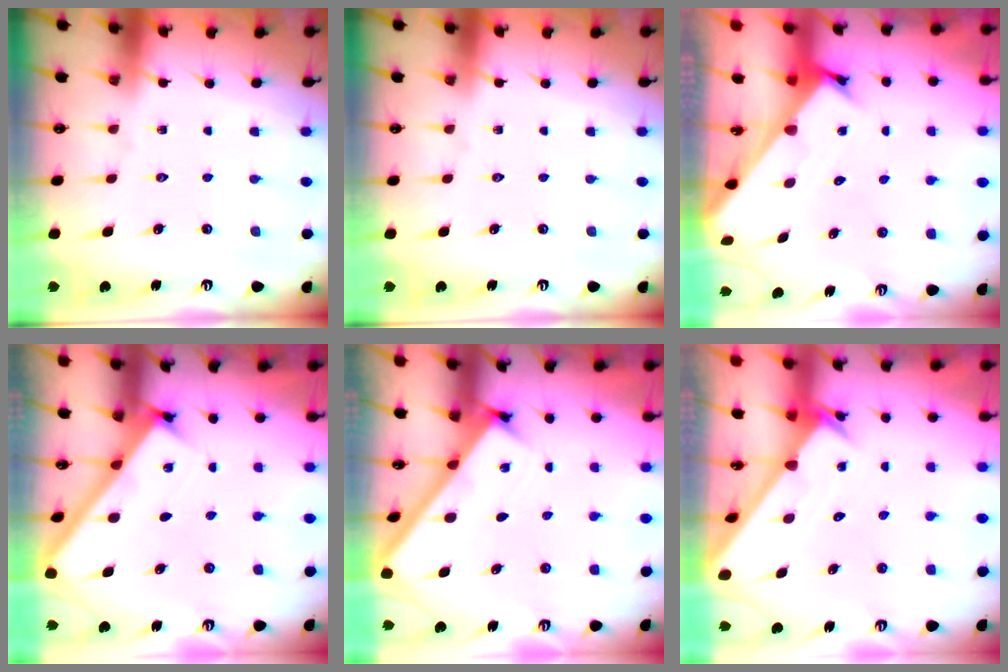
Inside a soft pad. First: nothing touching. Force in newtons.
{"total": 0.0}
{"total": 2.3, "press": 2.3, "slide": 0.2}
{"total": 2.5, "press": 2.5, "slide": 0.3}
{"total": 2.6, "press": 2.6, "slide": 0.3}
{"total": 2.3, "press": 2.3, "slide": 0.2}